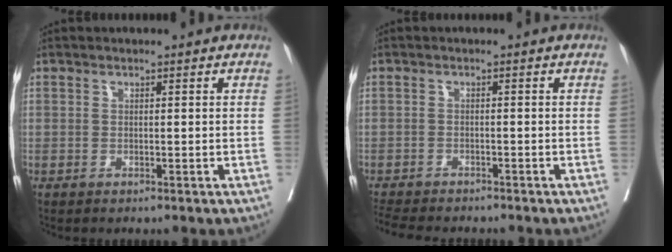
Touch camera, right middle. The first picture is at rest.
{"total": 7.3, "force": [-6.7, 1.4, 2.7], "torque": [-0.043, -0.010, -0.103]}